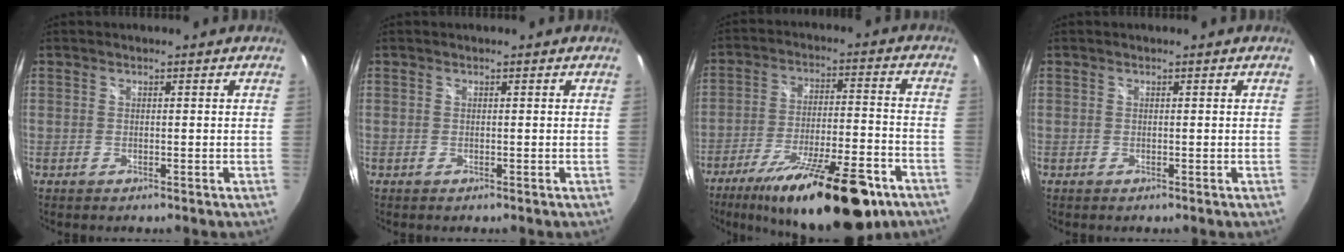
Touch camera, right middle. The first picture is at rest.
{"total": 0.0}
{"total": 22.2, "force": [-15.1, 6.1, 15.0], "torque": [-0.248, -0.028, -0.224]}
{"total": 0.0}